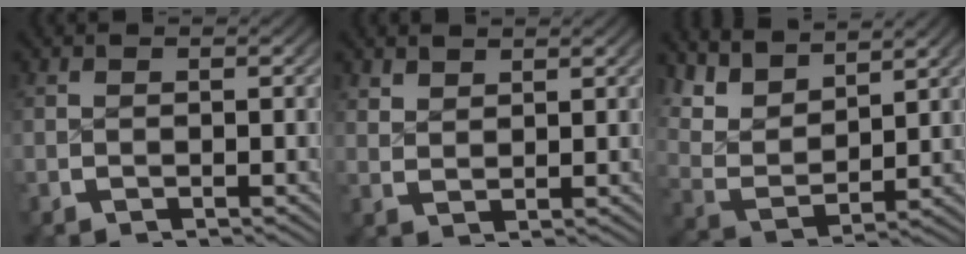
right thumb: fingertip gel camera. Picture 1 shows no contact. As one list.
[{"total": 1.8, "force": [1.8, 0.3, 0.2], "torque": [0.002, 0.000, 0.041]}, {"total": 7.0, "force": [3.3, 4.4, 4.4], "torque": [-0.101, -0.006, 0.063]}]